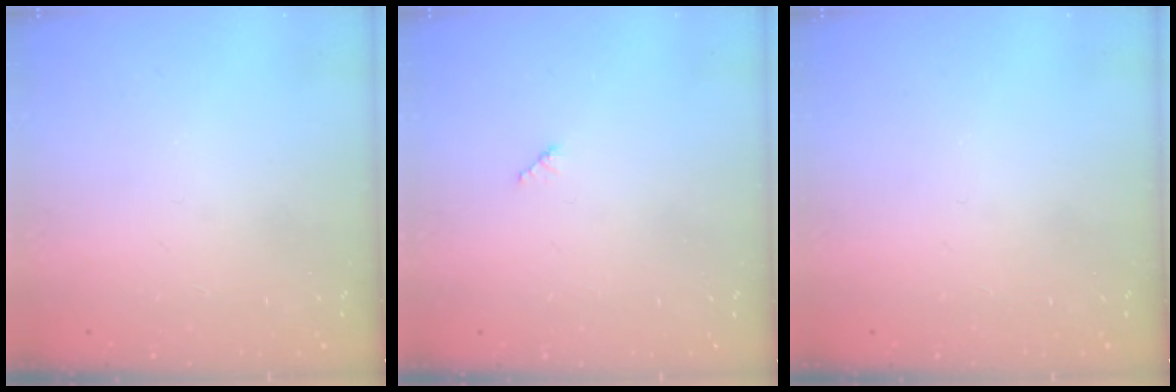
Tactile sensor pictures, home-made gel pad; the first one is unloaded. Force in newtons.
{"total": 2.5, "press": 2.5, "slide": 0.3}
{"total": 0.0}